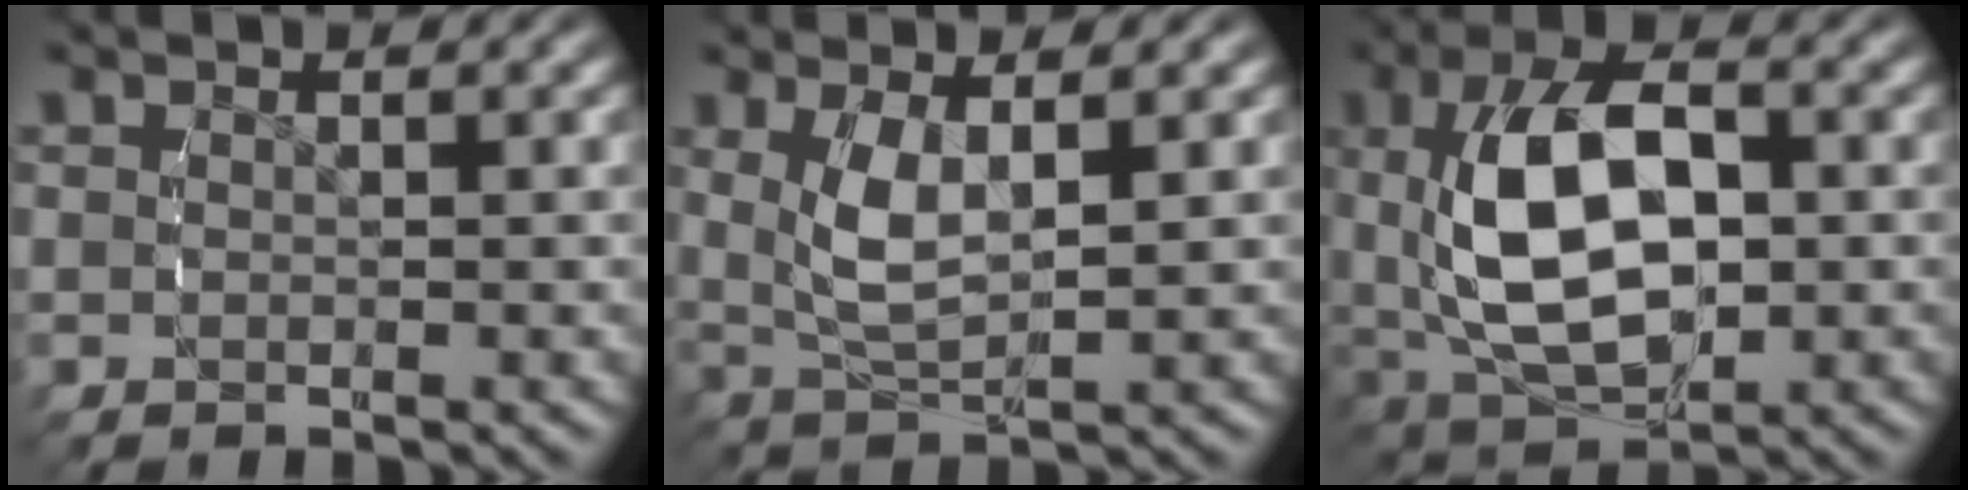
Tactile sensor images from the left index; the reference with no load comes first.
{"total": 4.1, "force": [0.7, 2.5, 3.2], "torque": [-0.097, -0.017, 0.022]}
{"total": 10.2, "force": [-0.3, 6.3, 8.0], "torque": [-0.183, -0.017, 0.009]}